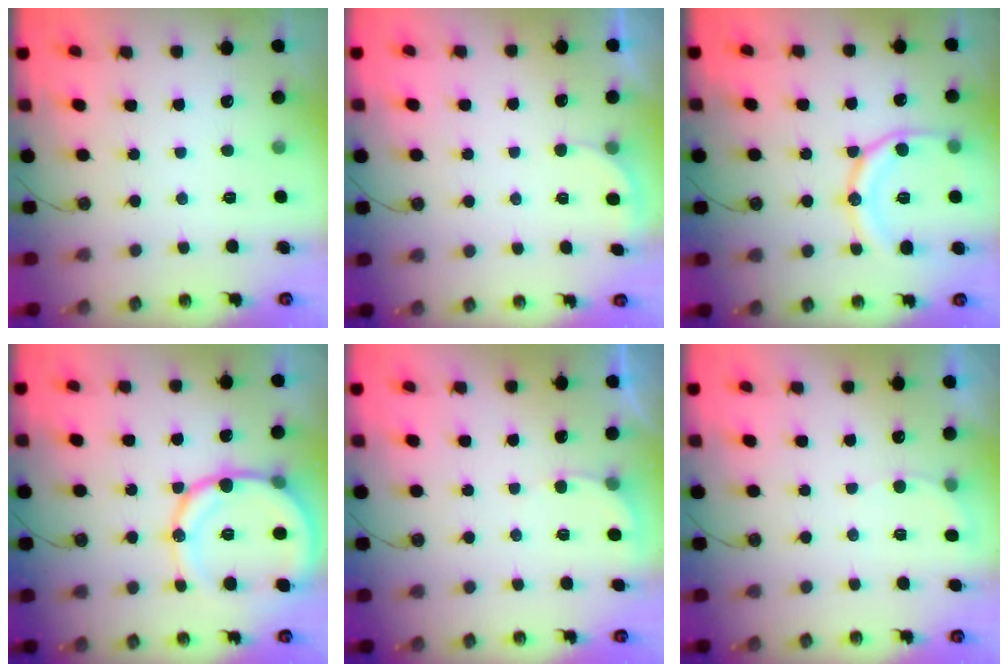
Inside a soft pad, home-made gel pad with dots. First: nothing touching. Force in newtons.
{"total": 2.1, "press": 2.1, "slide": 0.6}
{"total": 15.4, "press": 15.3, "slide": 1.6}
{"total": 16.7, "press": 16.4, "slide": 3.4}
{"total": 2.7, "press": 2.7, "slide": 0.2}
{"total": 4.0, "press": 3.9, "slide": 0.9}